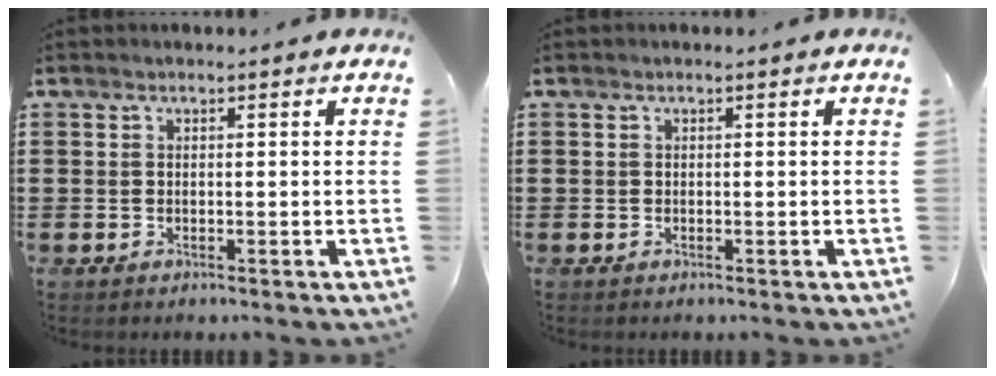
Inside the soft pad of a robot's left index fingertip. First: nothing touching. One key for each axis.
{"total": 0.0}